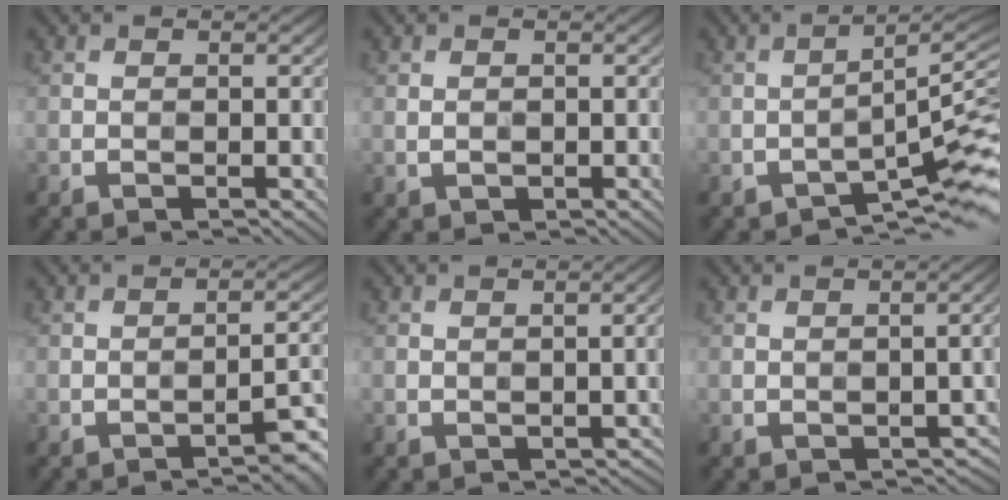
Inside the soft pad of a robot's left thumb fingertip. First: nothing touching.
{"total": 0.7, "force": [0.5, 0.5, 0.2], "torque": [-0.005, -0.001, 0.005]}
{"total": 6.1, "force": [-3.5, 0.7, 5.0], "torque": [-0.064, 0.011, -0.059]}
{"total": 3.3, "force": [-2.4, 0.2, 2.2], "torque": [-0.025, 0.018, -0.036]}
{"total": 2.8, "force": [-0.7, 1.3, 2.4], "torque": [-0.024, -0.005, 0.005]}
{"total": 3.1, "force": [-1.0, 1.6, 2.5], "torque": [-0.029, -0.006, -0.003]}